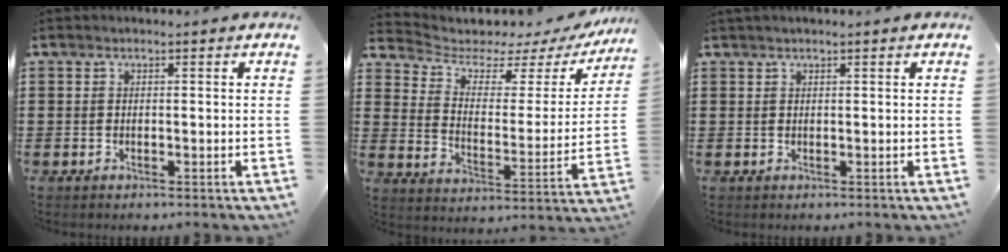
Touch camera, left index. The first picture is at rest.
{"total": 4.2, "force": [3.3, 1.8, 1.8], "torque": [-0.059, -0.024, 0.051]}
{"total": 0.7, "force": [0.5, 0.0, 0.4], "torque": [-0.009, -0.001, 0.011]}